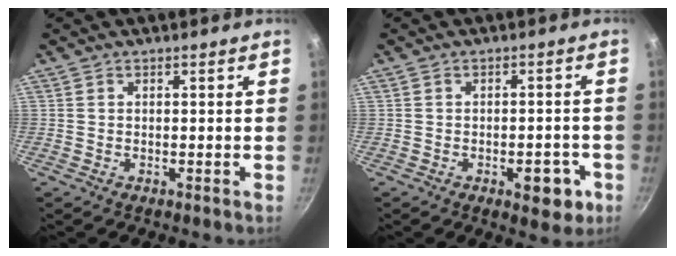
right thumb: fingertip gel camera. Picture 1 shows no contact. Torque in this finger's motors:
{"motor_torque": [1.13, 0.50, -0.26, 0.04, 0.16]}